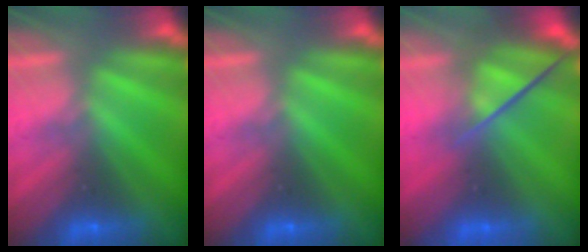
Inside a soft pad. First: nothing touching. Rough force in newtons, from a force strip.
{"total": 0.0}
{"total": 3.6}